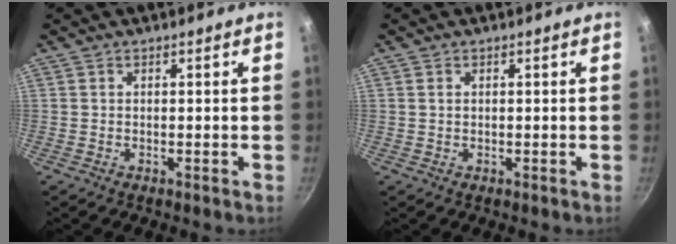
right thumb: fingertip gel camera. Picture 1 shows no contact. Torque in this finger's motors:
{"motor_torque": [-0.47, 0.10, -0.39, 0.23, 0.00]}